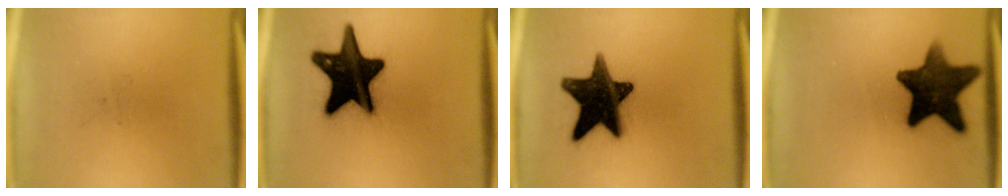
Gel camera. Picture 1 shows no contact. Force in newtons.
{"total": 19.9}
{"total": 17.4}
{"total": 14.3}